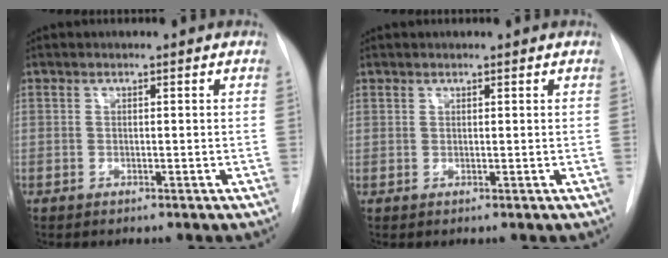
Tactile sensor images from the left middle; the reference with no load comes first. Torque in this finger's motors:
{"motor_torque": [0.18, -0.19, -0.25, -0.21]}